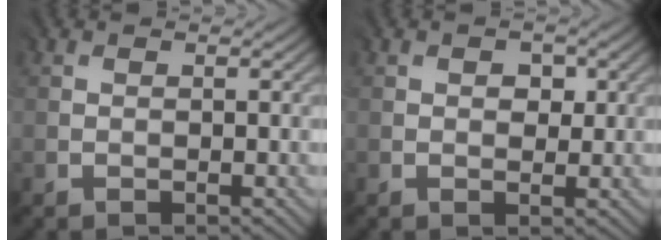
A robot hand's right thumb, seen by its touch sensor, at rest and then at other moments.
{"total": 2.1, "force": [0.7, 1.5, 1.3], "torque": [-0.018, -0.001, 0.011]}